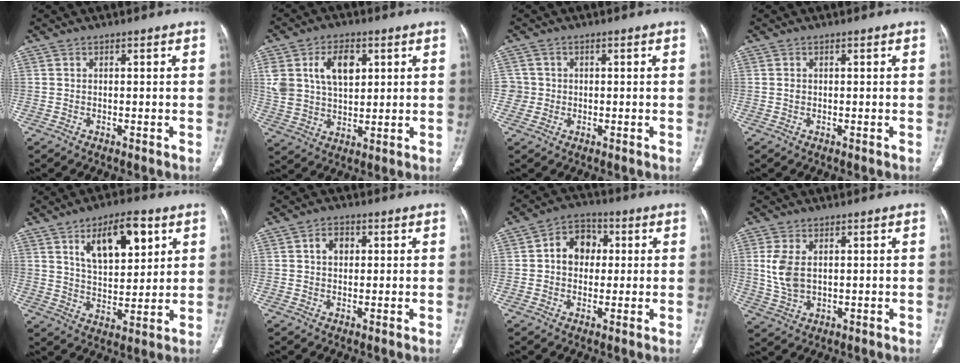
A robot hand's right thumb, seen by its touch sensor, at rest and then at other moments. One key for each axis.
{"total": 12.1, "fx": 4.1, "fy": 7.7, "fz": 8.4, "tx": -0.133, "ty": -0.004, "tz": 0.084}
{"total": 2.8, "fx": -0.1, "fy": 2.8, "fz": -0.2, "tx": 0.024, "ty": 0.009, "tz": -0.004}
{"total": 0.6, "fx": 0.0, "fy": 0.5, "fz": 0.3, "tx": -0.005, "ty": 0.001, "tz": 0.000}
{"total": 13.9, "fx": 6.1, "fy": 6.7, "fz": 10.5, "tx": -0.134, "ty": -0.025, "tz": 0.105}
{"total": 3.5, "fx": 0.8, "fy": 2.7, "fz": 2.1, "tx": -0.020, "ty": 0.007, "tz": 0.012}
{"total": 8.2, "fx": 1.0, "fy": 6.5, "fz": 4.8, "tx": -0.042, "ty": 0.016, "tz": 0.007}
{"total": 6.7, "fx": 1.0, "fy": 4.1, "fz": 5.2, "tx": -0.112, "ty": -0.003, "tz": 0.028}